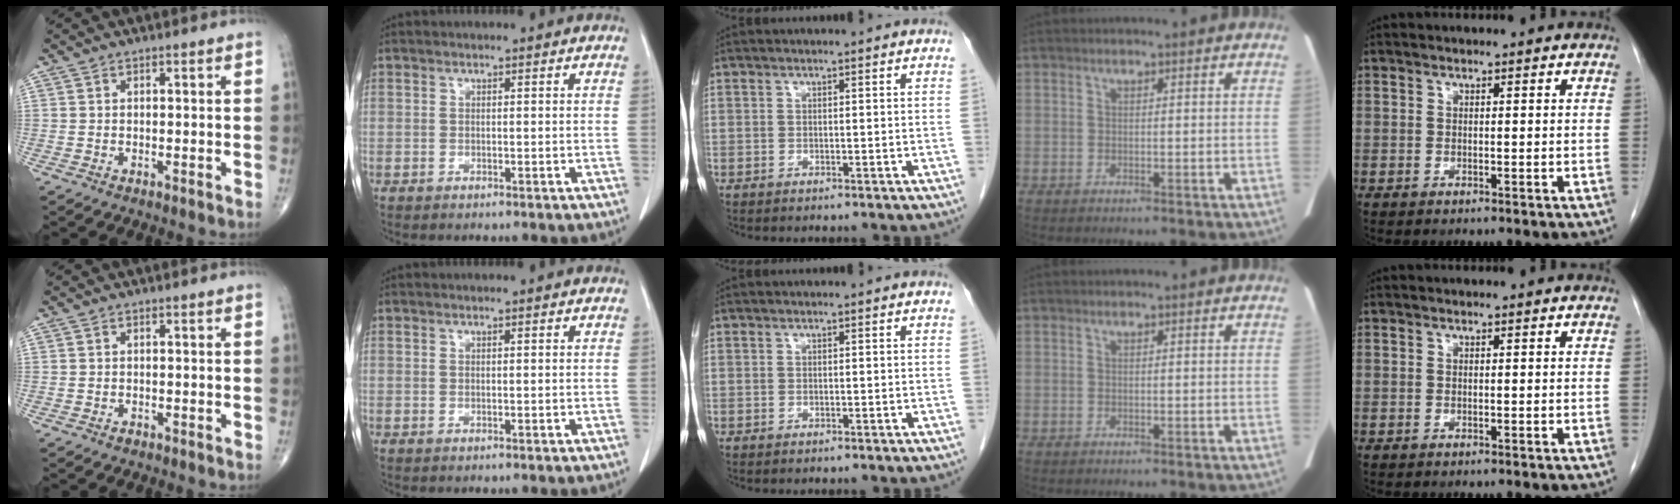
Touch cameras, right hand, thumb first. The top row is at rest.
{"thumb": {"total": 0.7, "force": [-0.5, 0.4, 0.2], "torque": [-0.001, 0.001, -0.009]}}